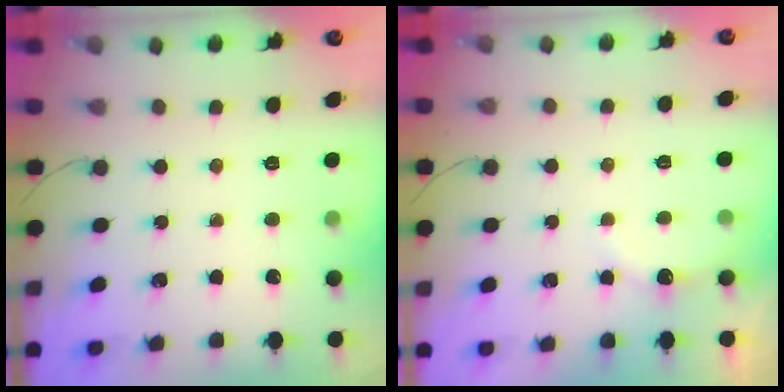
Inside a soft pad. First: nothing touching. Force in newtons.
{"total": 3.0, "press": 2.9, "slide": 0.9}